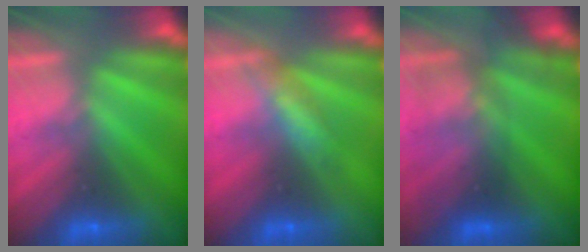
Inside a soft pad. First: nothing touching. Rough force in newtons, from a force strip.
{"total": 2.7}
{"total": 2.7}